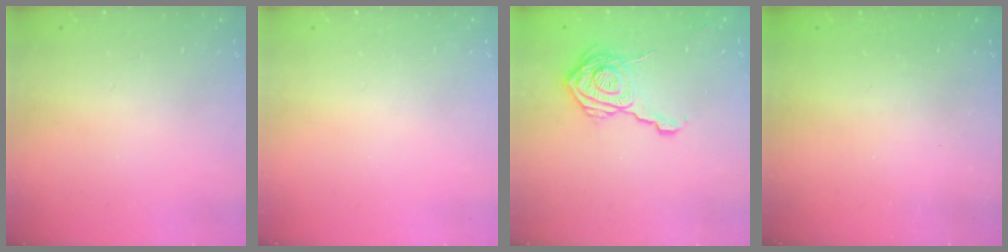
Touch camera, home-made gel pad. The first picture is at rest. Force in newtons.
{"total": 0.0}
{"total": 18.1, "press": 18.1, "slide": 0.8}
{"total": 2.5, "press": 2.4, "slide": 0.8}